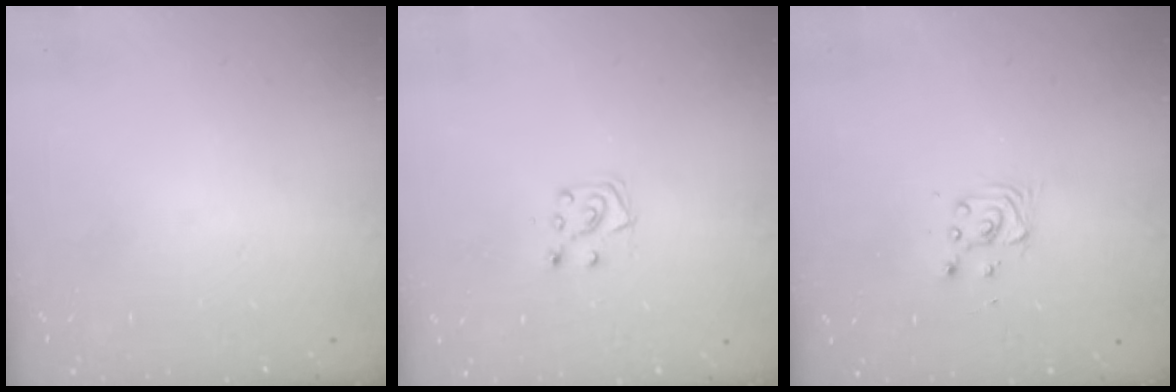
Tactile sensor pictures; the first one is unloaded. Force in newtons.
{"total": 7.0, "press": 6.9, "slide": 0.6}
{"total": 2.8, "press": 2.8, "slide": 0.4}